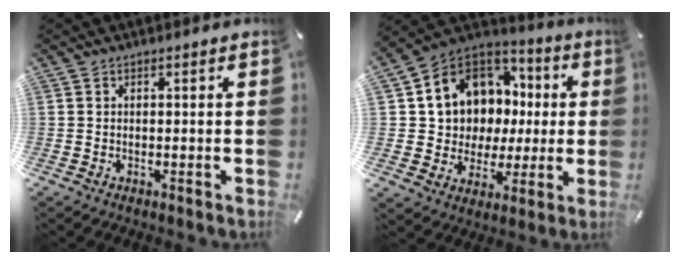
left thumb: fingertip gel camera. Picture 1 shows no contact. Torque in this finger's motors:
{"motor_torque": [2.50, 2.50, 0.89, 0.29, 0.18]}